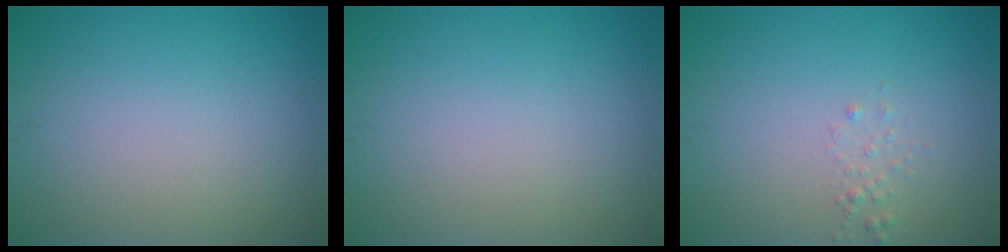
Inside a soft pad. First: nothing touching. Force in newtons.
{"total": 0.0}
{"total": 0.7, "press": 0.7, "slide": 0.1}